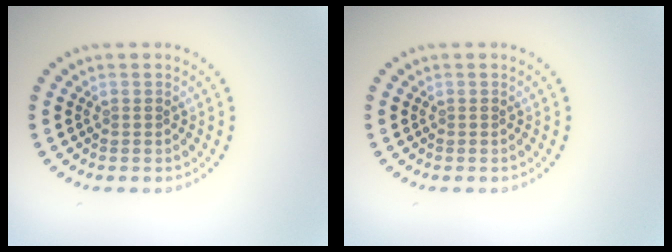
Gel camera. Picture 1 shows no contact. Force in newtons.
{"total": 0.0}